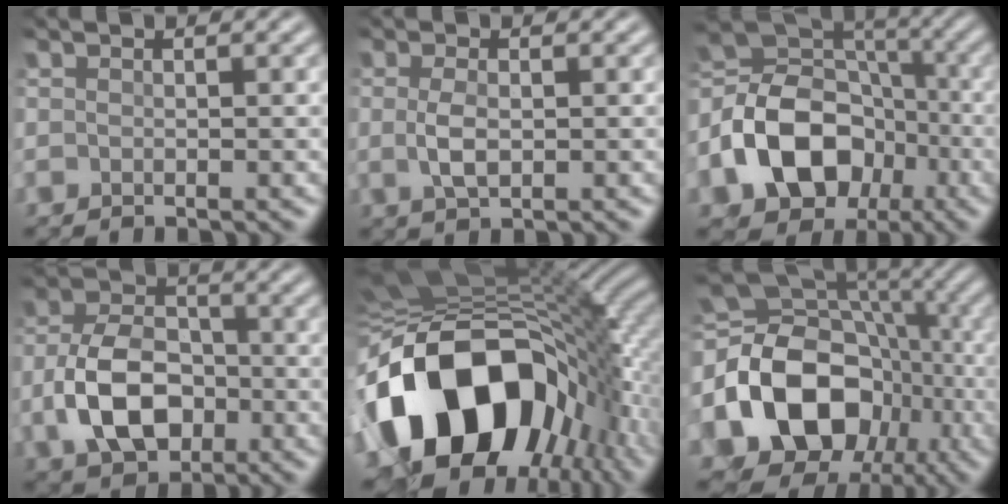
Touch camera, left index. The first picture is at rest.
{"total": 2.3, "force": [0.1, 0.9, 2.1], "torque": [-0.055, 0.001, 0.005]}
{"total": 13.1, "force": [-3.9, 9.9, 7.7], "torque": [-0.168, -0.008, -0.072]}
{"total": 7.8, "force": [-2.2, 5.0, 5.5], "torque": [-0.115, 0.004, -0.043]}
{"total": 18.3, "force": [-4.6, 12.7, 12.3], "torque": [-0.241, -0.012, -0.072]}
{"total": 15.8, "force": [-2.6, 12.0, 10.0], "torque": [-0.199, -0.009, -0.030]}